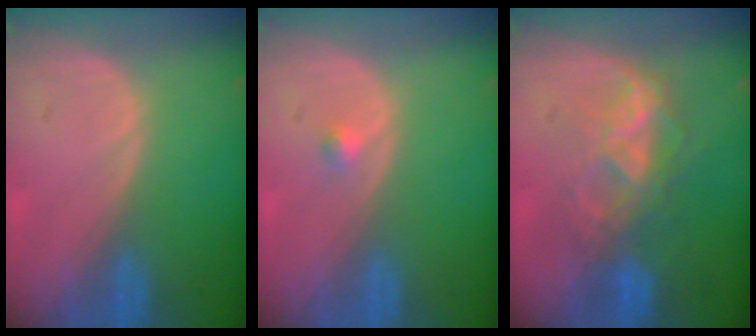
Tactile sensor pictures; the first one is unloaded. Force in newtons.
{"total": 1.1, "press": 0.9, "slide": 0.5}
{"total": 6.8, "press": 6.6, "slide": 1.6}